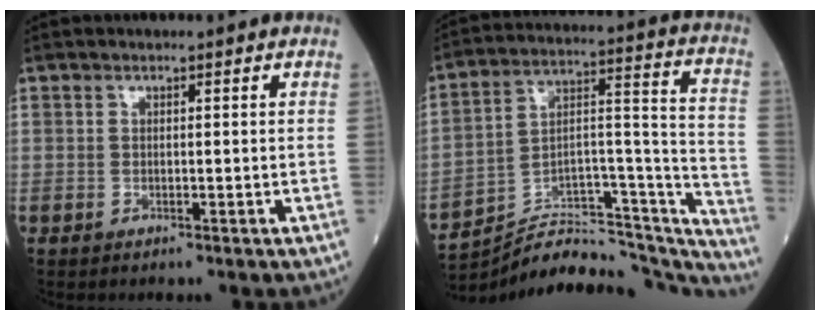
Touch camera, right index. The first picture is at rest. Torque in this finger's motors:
{"motor_torque": [0.07, -0.14, -0.04, -0.01]}